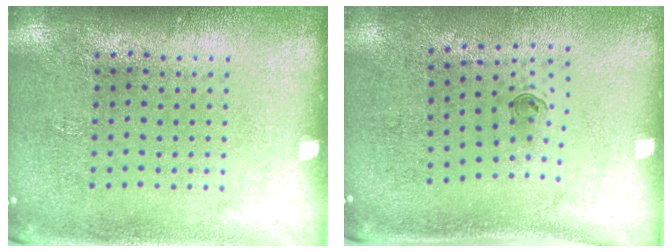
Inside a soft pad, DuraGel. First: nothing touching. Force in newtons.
{"total": 0.6, "press": 0.3, "slide": 0.5}